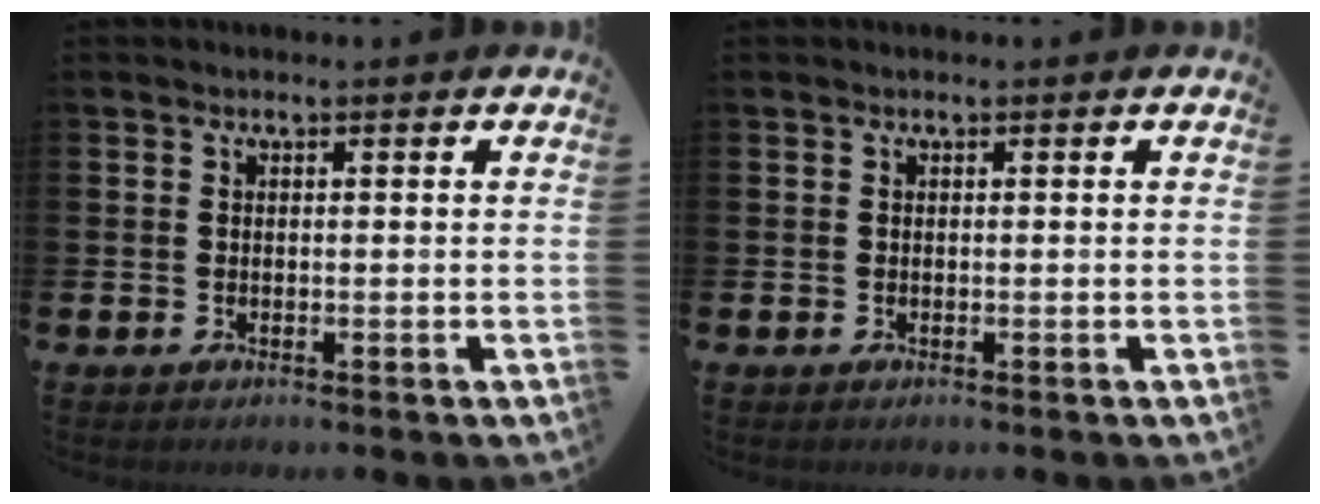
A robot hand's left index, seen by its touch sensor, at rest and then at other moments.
{"total": 0.0}